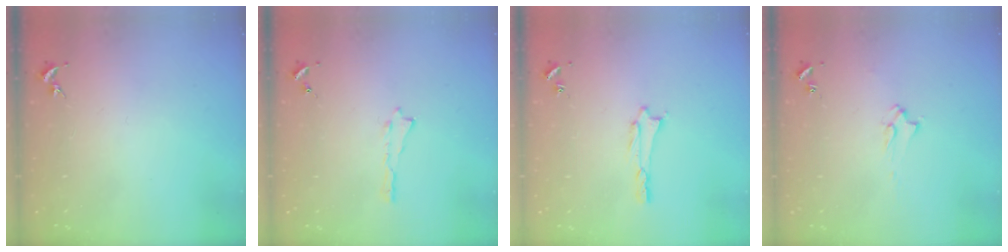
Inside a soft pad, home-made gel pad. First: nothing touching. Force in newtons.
{"total": 0.0}
{"total": 0.8, "press": 0.8, "slide": 0.1}
{"total": 2.0, "press": 2.0, "slide": 0.3}